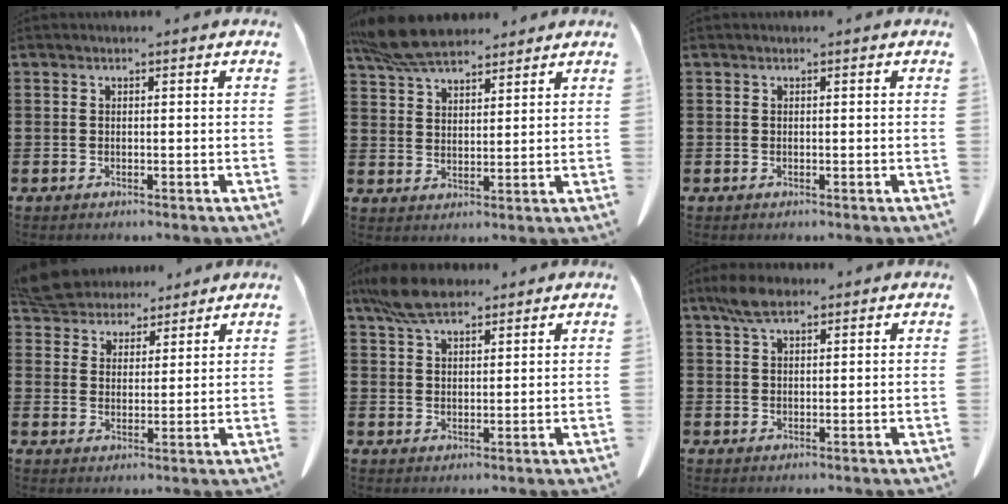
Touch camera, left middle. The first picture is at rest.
{"total": 8.1, "force": [6.9, 2.5, 3.4], "torque": [-0.090, -0.010, 0.133]}
{"total": 0.0}
{"total": 6.5, "force": [6.1, 2.1, 1.0], "torque": [-0.048, -0.020, 0.115]}
{"total": 6.9, "force": [5.3, 2.4, 3.6], "torque": [-0.087, -0.003, 0.103]}
{"total": 4.2, "force": [2.9, 1.6, 2.7], "torque": [-0.060, 0.005, 0.054]}